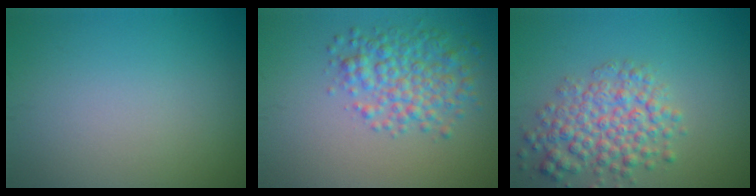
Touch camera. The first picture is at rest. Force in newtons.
{"total": 4.5, "press": 4.4, "slide": 0.1}
{"total": 4.9, "press": 4.9, "slide": 0.2}